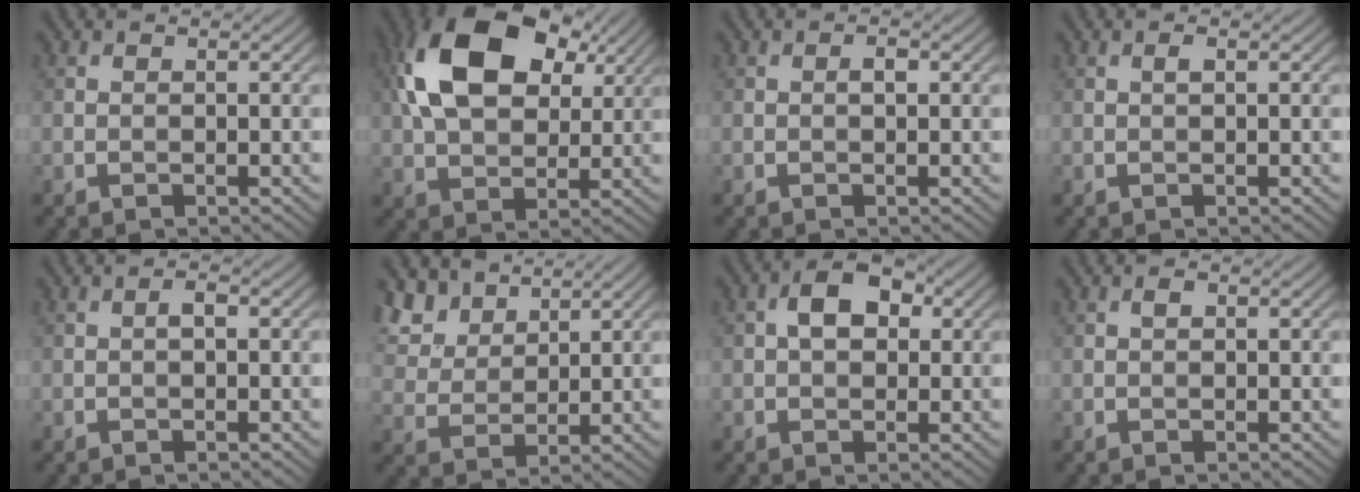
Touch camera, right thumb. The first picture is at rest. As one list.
[{"total": 15.9, "force": [5.3, 10.0, 11.1], "torque": [-0.238, 0.021, 0.099]}, {"total": 0.9, "force": [0.1, 0.4, 0.8], "torque": [-0.012, 0.002, 0.000]}, {"total": 0.7, "force": [0.2, 0.2, 0.7], "torque": [-0.013, 0.003, 0.003]}, {"total": 0.9, "force": [-0.1, 0.3, 0.9], "torque": [-0.017, 0.004, -0.002]}, {"total": 7.6, "force": [5.3, 4.1, 3.6], "torque": [-0.106, 0.008, 0.108]}, {"total": 4.8, "force": [0.9, 3.1, 3.5], "torque": [-0.060, 0.008, 0.007]}, {"total": 0.8, "force": [0.2, 0.4, 0.7], "torque": [-0.010, 0.003, 0.002]}]